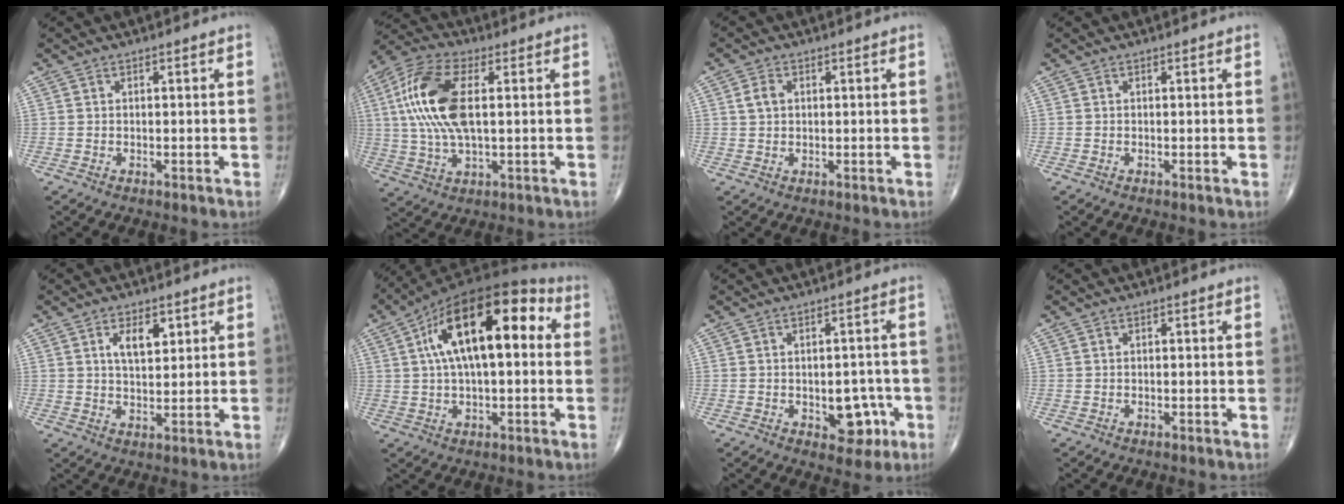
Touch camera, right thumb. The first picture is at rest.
{"total": 15.7, "force": [2.4, 7.0, 13.9], "torque": [-0.304, 0.013, 0.043]}
{"total": 2.7, "force": [0.7, 1.9, 1.8], "torque": [-0.033, 0.005, 0.013]}
{"total": 0.0}
{"total": 5.7, "force": [2.3, 2.9, 4.3], "torque": [-0.057, -0.014, 0.040]}
{"total": 19.8, "force": [4.1, 9.1, 17.1], "torque": [-0.265, 0.035, 0.052]}
{"total": 7.4, "force": [-2.4, 4.5, 5.3], "torque": [-0.030, 0.017, -0.022]}
{"total": 0.0}